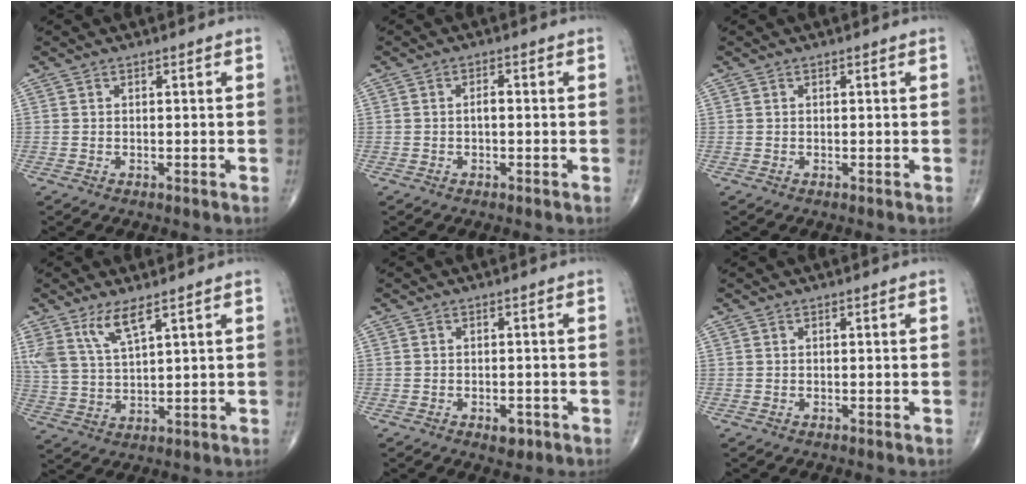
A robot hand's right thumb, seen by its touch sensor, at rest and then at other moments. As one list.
[{"total": 1.5, "force": [-0.2, 0.7, 1.3], "torque": [-0.021, 0.007, -0.004]}, {"total": 0.0}, {"total": 7.3, "force": [4.7, 1.9, 5.3], "torque": [-0.114, -0.019, 0.102]}, {"total": 2.7, "force": [-1.3, 1.5, 1.8], "torque": [-0.017, 0.002, -0.014]}, {"total": 0.0}]